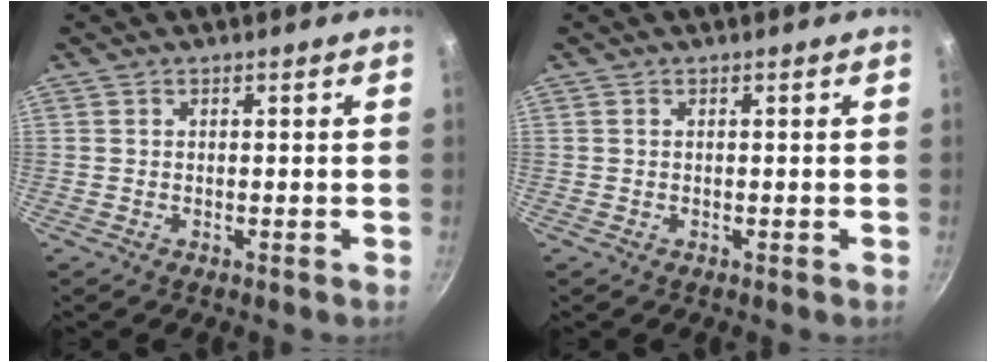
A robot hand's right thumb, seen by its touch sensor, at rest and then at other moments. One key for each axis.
{"total": 0.0}